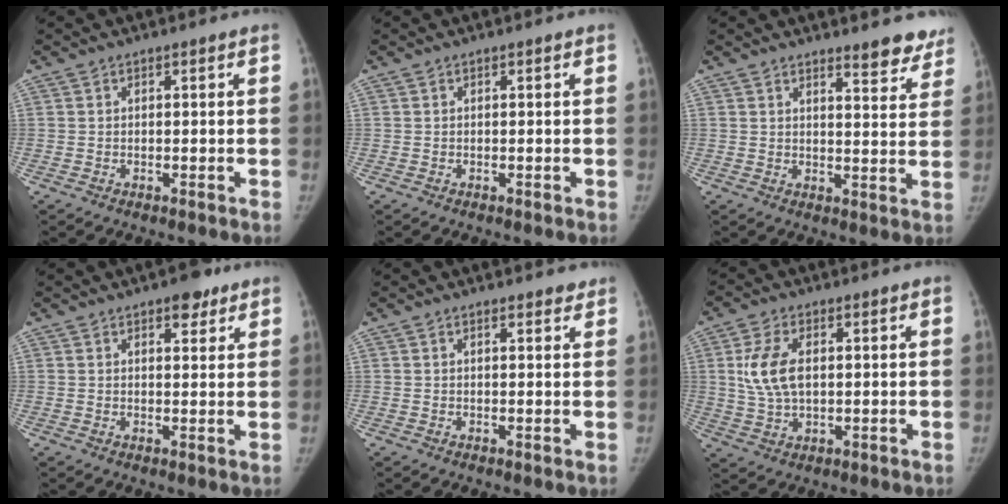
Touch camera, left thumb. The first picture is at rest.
{"total": 0.0}
{"total": 6.9, "force": [5.8, 1.8, 3.1], "torque": [-0.012, -0.042, 0.066]}
{"total": 4.7, "force": [3.0, 2.2, 2.8], "torque": [-0.019, -0.014, 0.039]}
{"total": 2.2, "force": [1.8, 0.8, 0.9], "torque": [0.000, -0.006, 0.020]}
{"total": 8.6, "force": [1.6, 4.9, 6.9], "torque": [-0.144, -0.004, 0.036]}